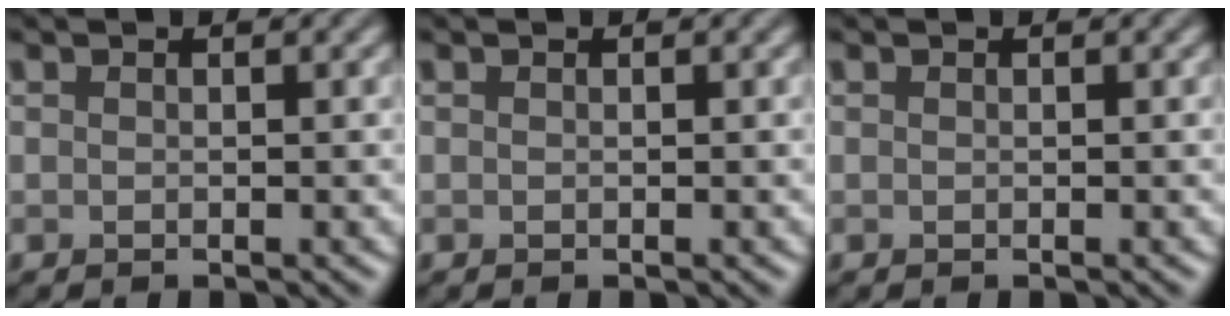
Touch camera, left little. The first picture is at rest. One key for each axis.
{"total": 0.0}
{"total": 0.0}